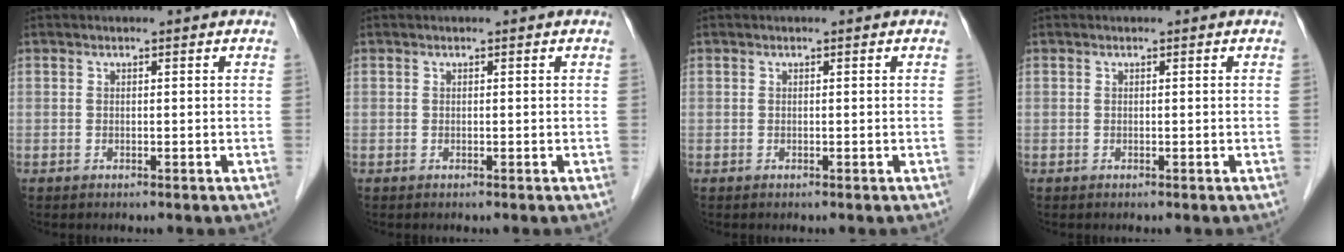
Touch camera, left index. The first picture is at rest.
{"total": 0.0}
{"total": 0.0}
{"total": 0.0}